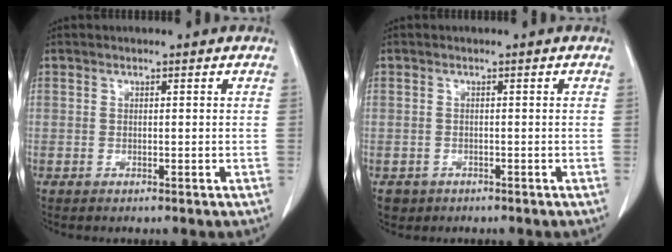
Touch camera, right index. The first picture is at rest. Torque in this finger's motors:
{"motor_torque": [-0.10, -0.05, -0.72, -0.21]}